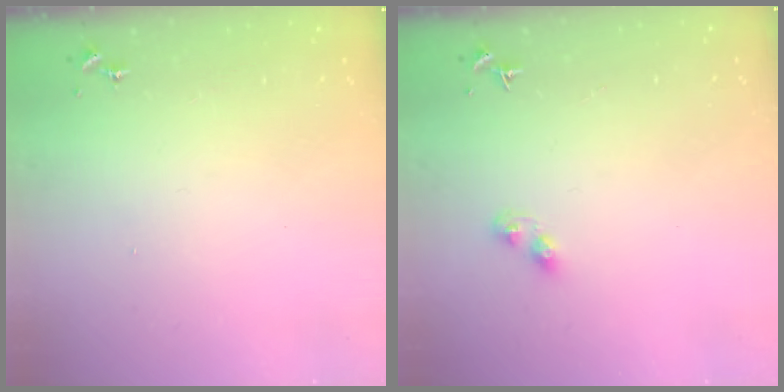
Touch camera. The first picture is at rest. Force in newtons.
{"total": 3.2, "press": 3.2, "slide": 0.5}